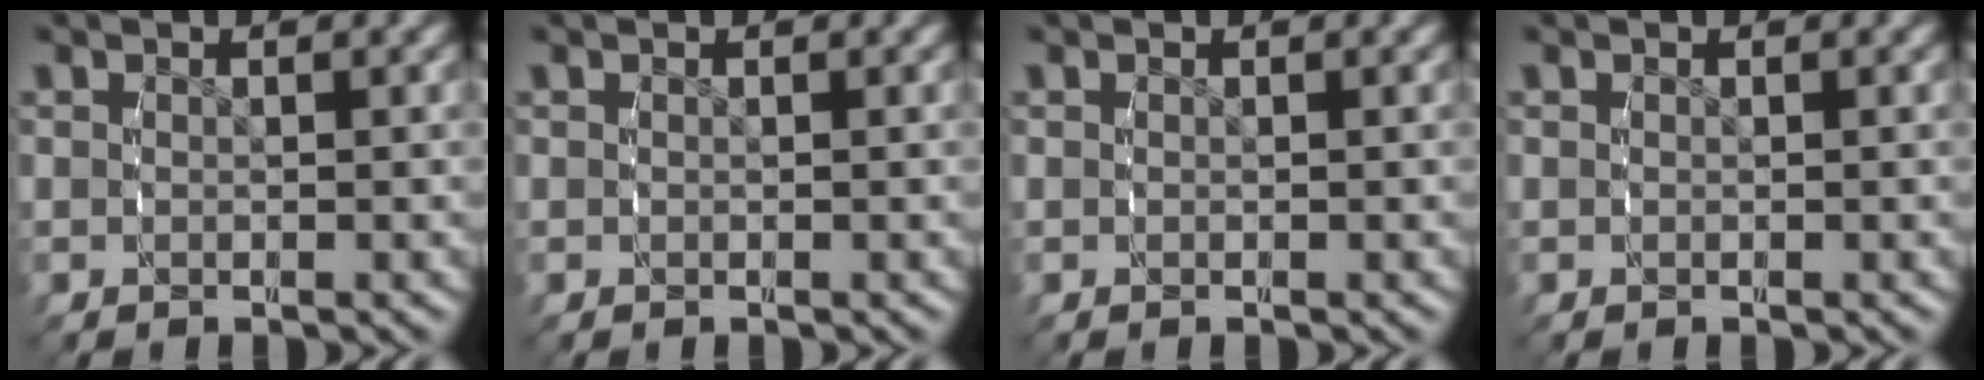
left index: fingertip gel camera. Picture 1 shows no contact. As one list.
[{"total": 0.0}, {"total": 0.0}, {"total": 0.0}]